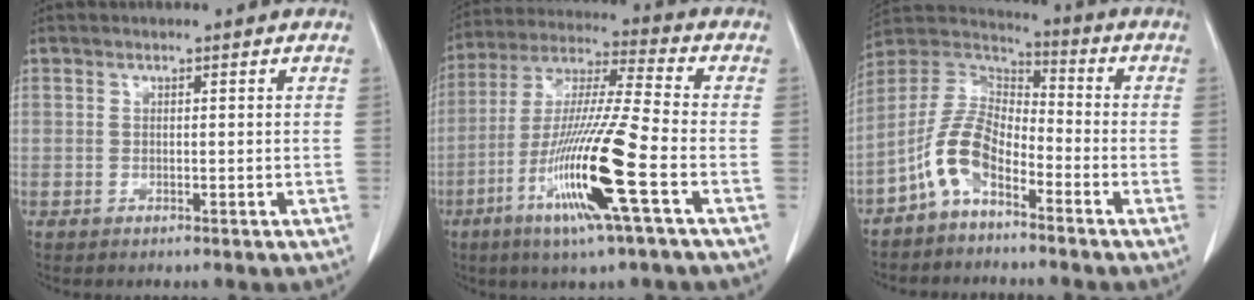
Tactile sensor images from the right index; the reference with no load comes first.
{"total": 16.5, "force": [-6.1, -0.5, 15.4], "torque": [-0.307, -0.021, -0.116]}
{"total": 8.7, "force": [-4.8, 3.7, 6.3], "torque": [-0.147, 0.022, -0.101]}